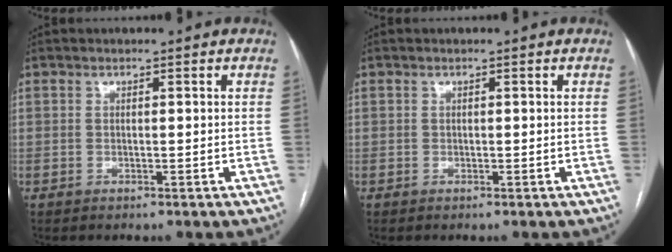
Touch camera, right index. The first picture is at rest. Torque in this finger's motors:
{"motor_torque": [0.05, 0.09, -0.04, 0.00]}